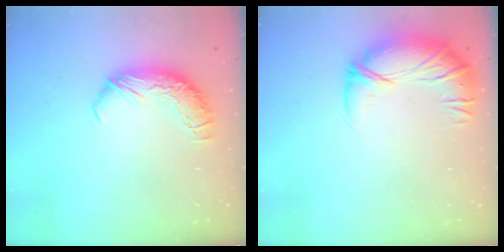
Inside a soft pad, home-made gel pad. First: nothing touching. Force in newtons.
{"total": 2.8, "press": 1.2, "slide": 2.6}